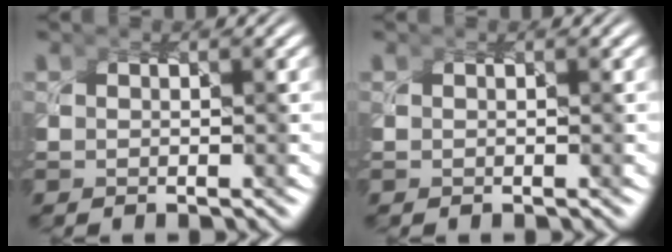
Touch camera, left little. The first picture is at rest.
{"total": 0.0}